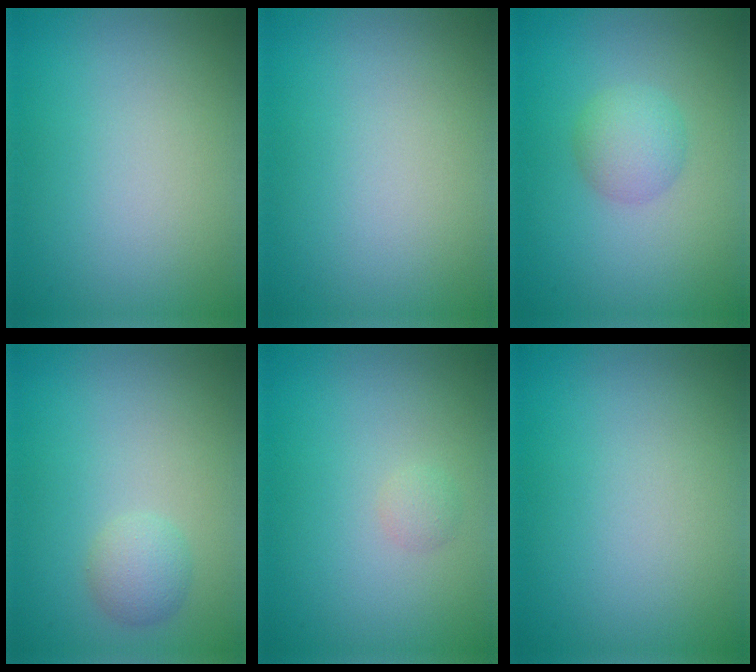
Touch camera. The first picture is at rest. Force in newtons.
{"total": 0.0}
{"total": 2.4, "press": 2.4, "slide": 0.0}
{"total": 1.8, "press": 1.8, "slide": 0.1}
{"total": 0.8, "press": 0.8, "slide": 0.0}
{"total": 0.0}